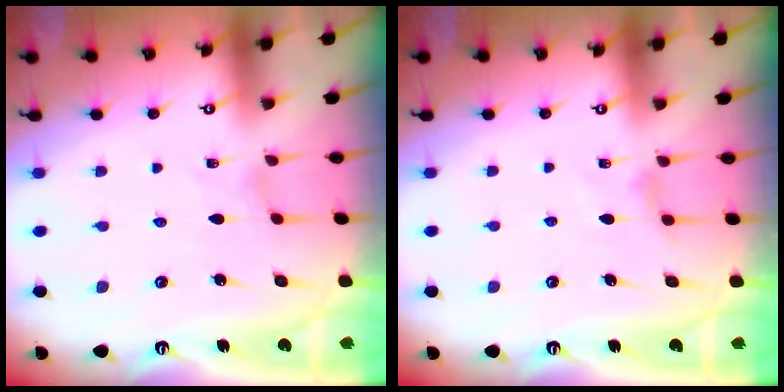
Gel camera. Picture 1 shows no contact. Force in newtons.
{"total": 2.4, "press": 2.3, "slide": 0.4}